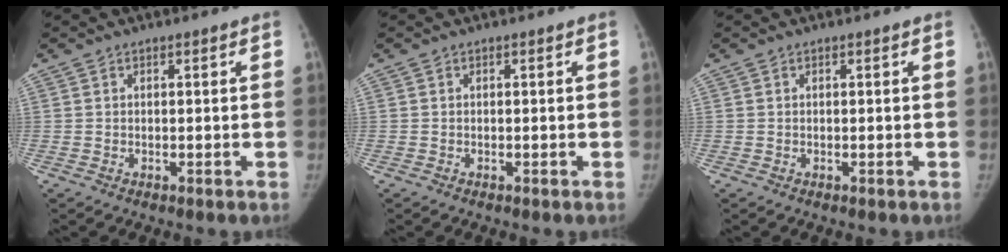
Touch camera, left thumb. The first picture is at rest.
{"total": 0.0}
{"total": 0.0}